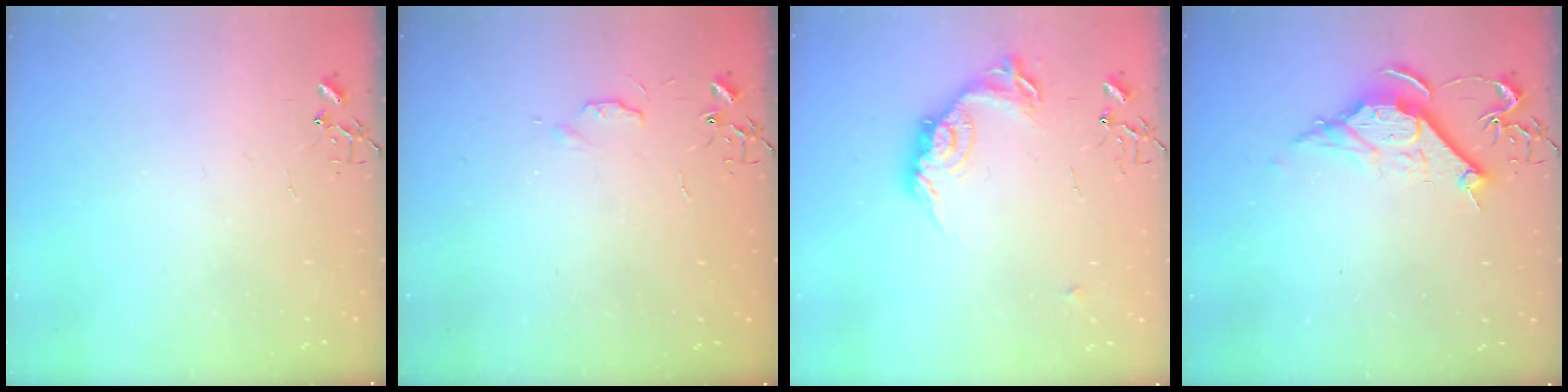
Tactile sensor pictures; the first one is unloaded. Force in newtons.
{"total": 4.6, "press": 4.6, "slide": 0.7}
{"total": 15.0, "press": 15.0, "slide": 0.7}
{"total": 10.7, "press": 10.7, "slide": 0.7}